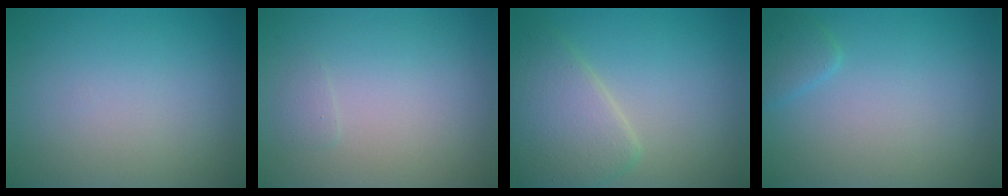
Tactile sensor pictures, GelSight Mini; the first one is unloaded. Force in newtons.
{"total": 0.5, "press": 0.5, "slide": 0.0}
{"total": 4.7, "press": 4.7, "slide": 0.2}
{"total": 1.3, "press": 1.2, "slide": 0.1}